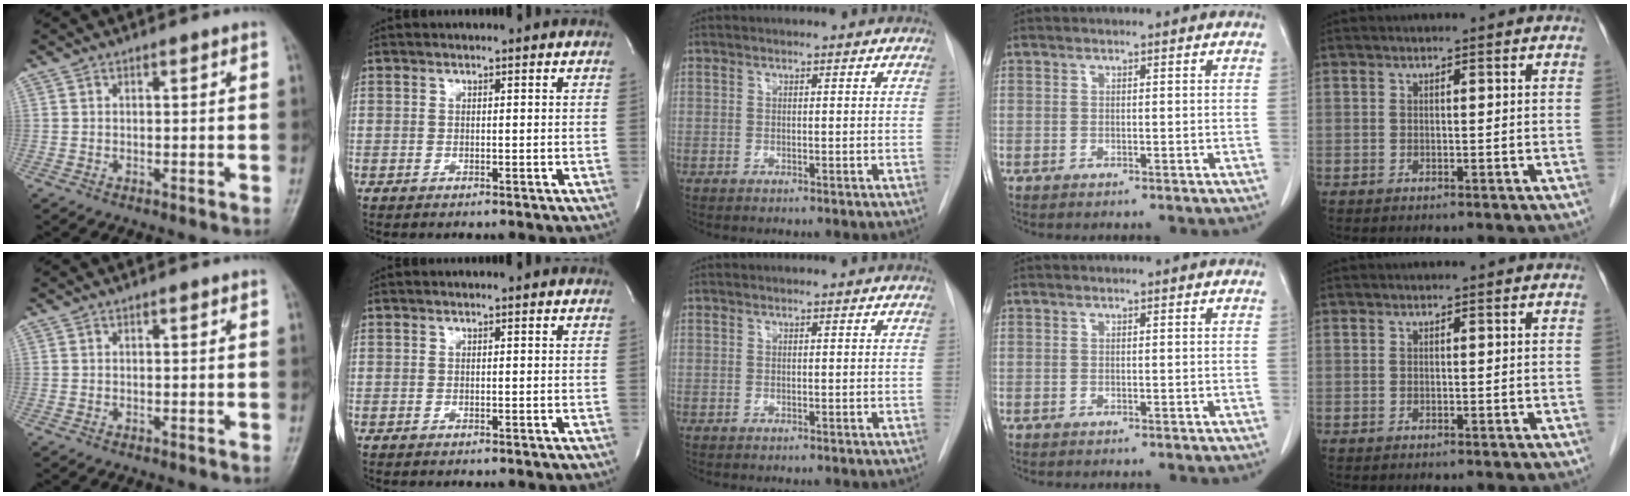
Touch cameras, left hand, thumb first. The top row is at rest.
{}